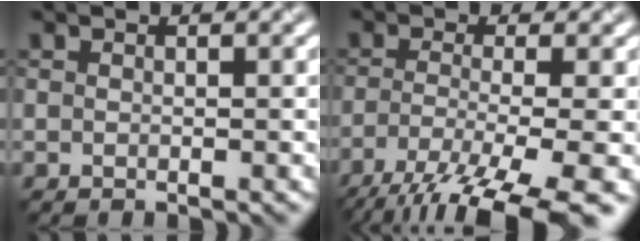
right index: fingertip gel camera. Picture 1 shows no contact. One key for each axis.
{"total": 10.0, "fx": -6.8, "fy": 2.5, "fz": 6.9, "tx": -0.135, "ty": -0.023, "tz": -0.103}